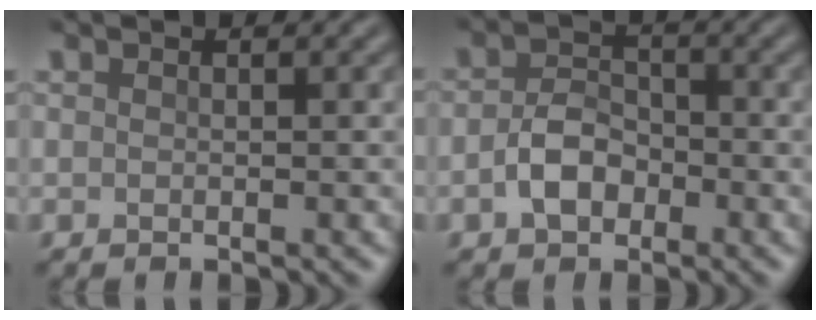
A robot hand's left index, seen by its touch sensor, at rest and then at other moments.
{"total": 3.2, "force": [-1.2, 2.3, 2.0], "torque": [-0.036, 0.004, -0.027]}